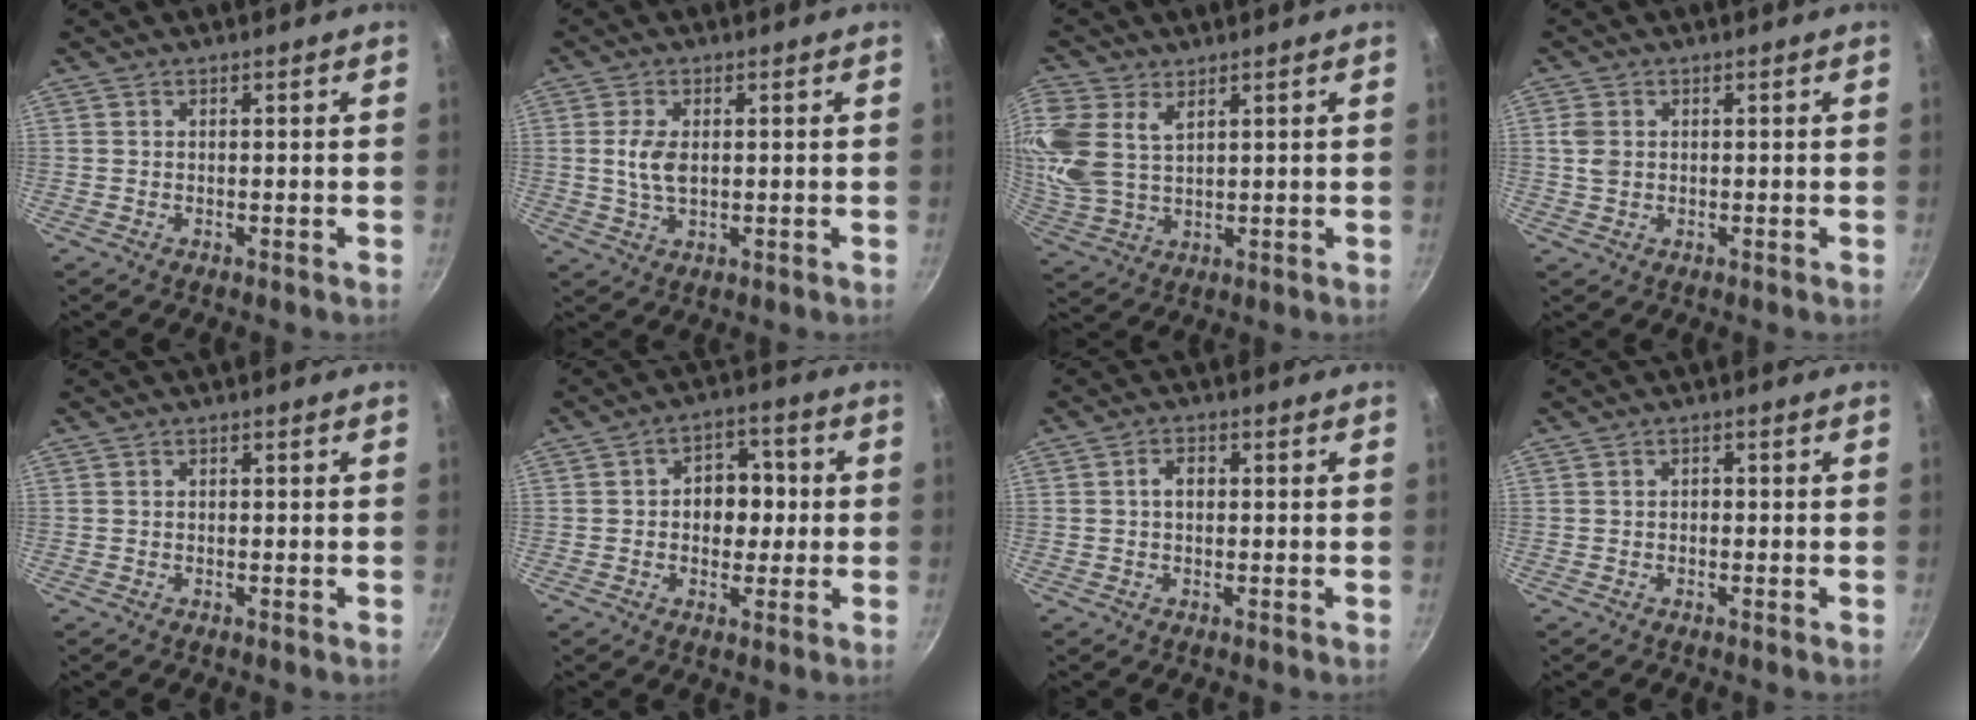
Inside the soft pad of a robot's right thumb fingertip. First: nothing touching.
{"total": 7.2, "force": [0.5, 4.3, 5.7], "torque": [-0.108, 0.000, 0.008]}
{"total": 13.1, "force": [5.3, 8.5, 8.3], "torque": [-0.195, -0.002, 0.117]}
{"total": 3.1, "force": [0.5, 2.4, 1.9], "torque": [-0.034, 0.000, 0.008]}
{"total": 0.5, "force": [0.0, 0.4, 0.3], "torque": [-0.003, 0.004, 0.001]}
{"total": 8.5, "force": [0.3, 6.4, 5.5], "torque": [-0.030, 0.014, -0.004]}
{"total": 2.9, "force": [0.2, 2.0, 2.1], "torque": [-0.025, 0.011, 0.001]}
{"total": 1.2, "force": [-0.2, 0.9, 0.7], "torque": [-0.010, 0.006, -0.004]}